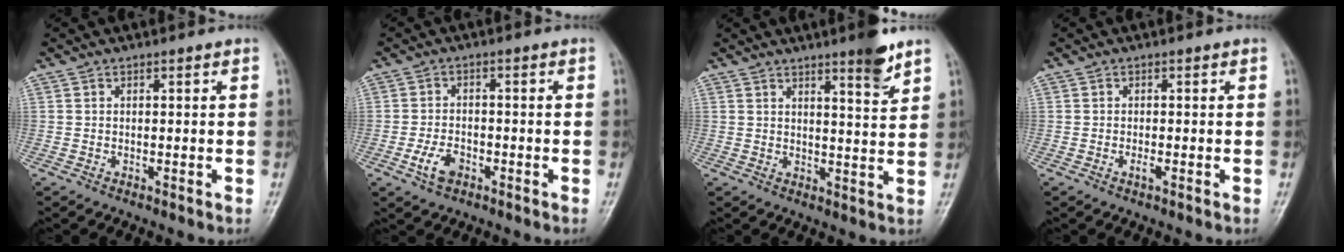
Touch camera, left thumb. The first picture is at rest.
{"total": 4.6, "force": [-2.2, 2.8, 2.9], "torque": [-0.052, 0.012, -0.041]}
{"total": 6.1, "force": [4.3, 0.7, 4.3], "torque": [-0.052, -0.032, 0.060]}
{"total": 1.1, "force": [-0.5, 0.4, 0.9], "torque": [-0.018, 0.002, -0.009]}